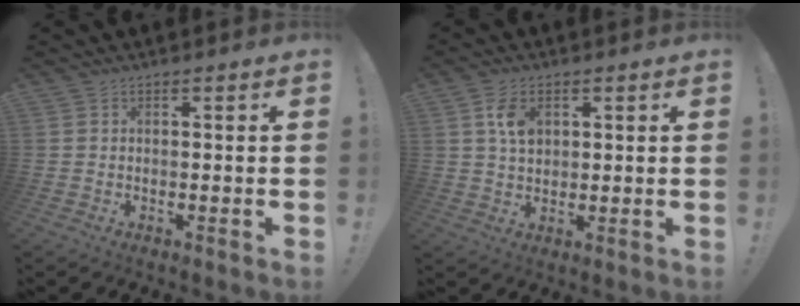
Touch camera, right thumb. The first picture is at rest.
{"total": 6.6, "force": [2.4, 4.4, 4.2], "torque": [-0.069, -0.001, 0.046]}